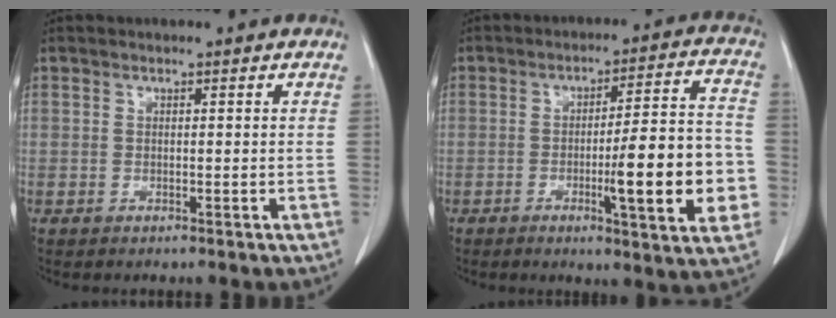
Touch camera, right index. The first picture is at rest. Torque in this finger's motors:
{"motor_torque": [1.86, -0.28, 0.89, 0.15]}